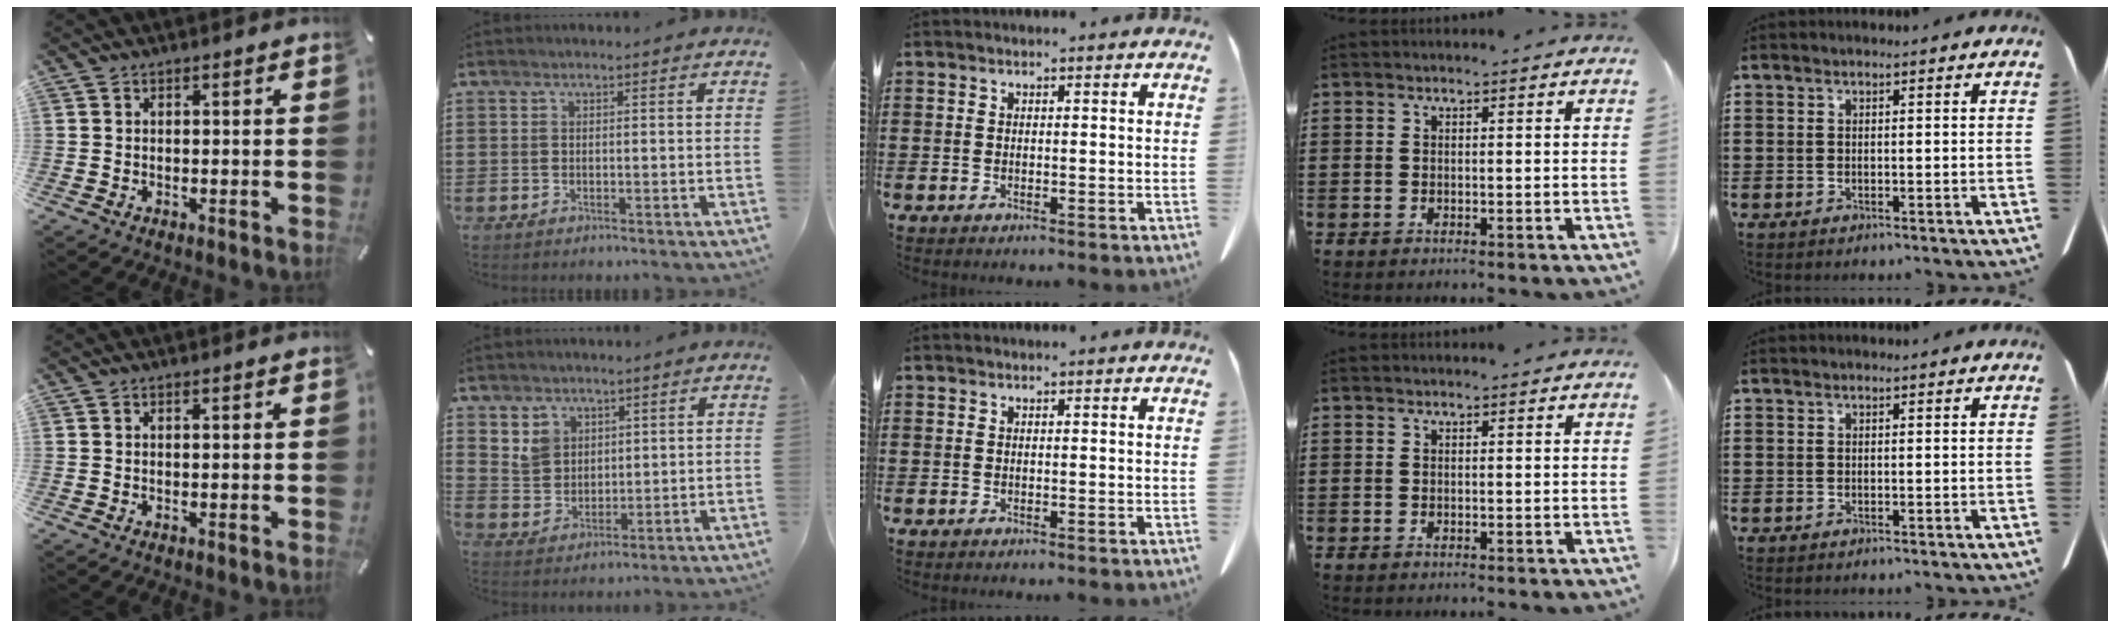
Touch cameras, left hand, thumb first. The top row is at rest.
{"index": {"total": 4.7, "force": [2.8, 3.7, 0.4], "torque": [-0.019, 0.006, 0.053]}}